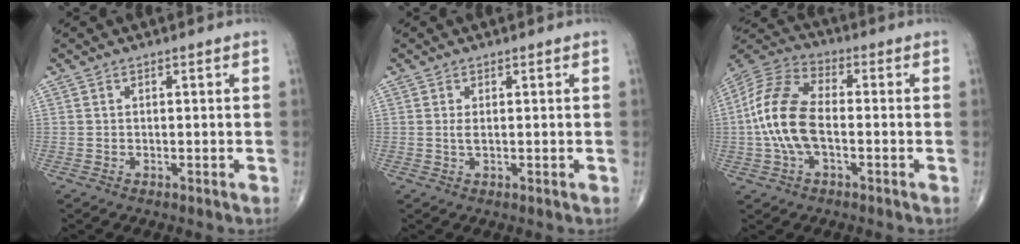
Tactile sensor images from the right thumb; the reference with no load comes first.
{"total": 1.0, "force": [0.2, 0.2, 1.0], "torque": [-0.025, -0.003, 0.005]}
{"total": 13.6, "force": [-1.5, 7.2, 11.5], "torque": [-0.248, 0.033, -0.034]}